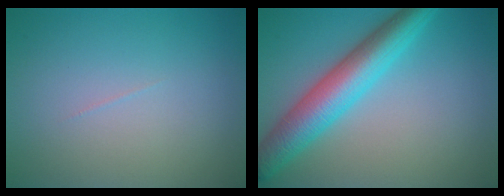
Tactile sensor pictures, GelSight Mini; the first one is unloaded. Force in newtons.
{"total": 6.7, "press": 6.7, "slide": 0.0}